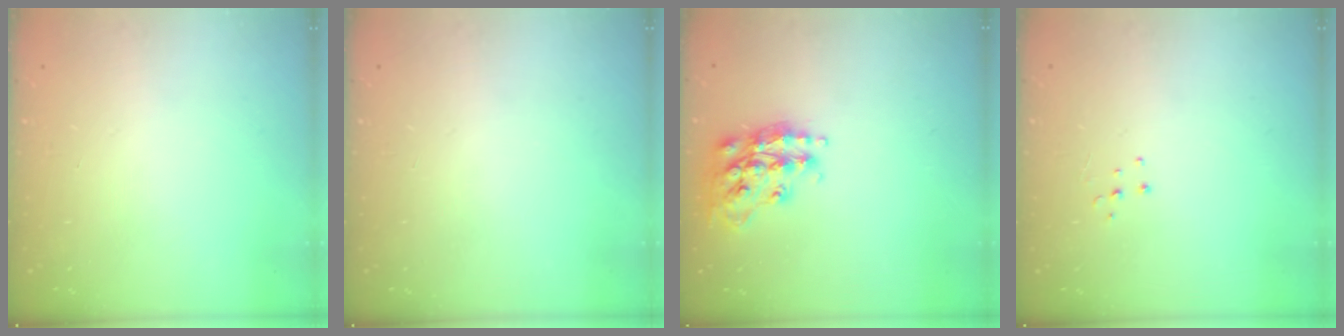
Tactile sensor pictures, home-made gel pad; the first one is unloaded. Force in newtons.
{"total": 0.0}
{"total": 17.2, "press": 17.2, "slide": 1.4}
{"total": 4.3, "press": 4.3, "slide": 0.3}